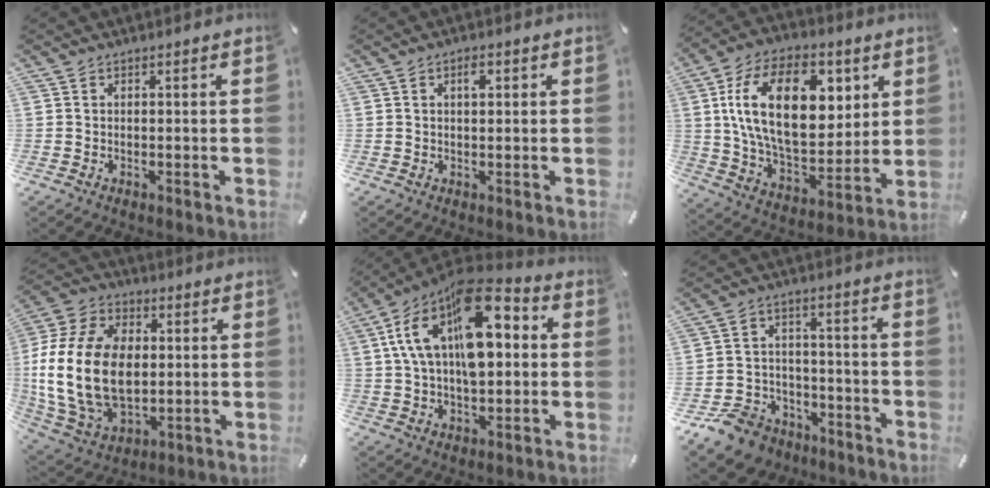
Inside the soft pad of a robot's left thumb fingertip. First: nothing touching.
{"total": 2.4, "force": [0.9, 1.4, 1.8], "torque": [-0.014, -0.003, 0.008]}
{"total": 23.5, "force": [6.3, 14.3, 17.5], "torque": [-0.327, -0.007, 0.104]}
{"total": 22.3, "force": [-0.3, 16.2, 15.4], "torque": [-0.343, 0.007, 0.001]}
{"total": 21.8, "force": [6.9, 12.8, 16.2], "torque": [-0.304, -0.035, 0.114]}
{"total": 10.5, "force": [-7.6, 6.7, 2.5], "torque": [-0.050, 0.058, -0.137]}